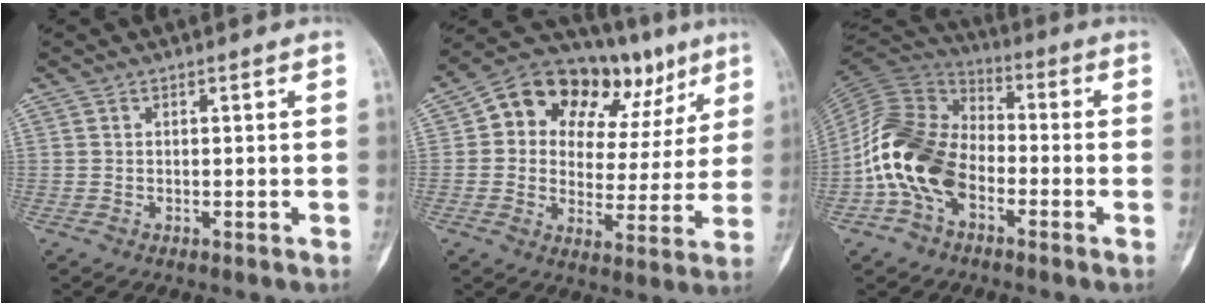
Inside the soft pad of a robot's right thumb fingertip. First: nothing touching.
{"total": 20.3, "force": [8.4, 13.1, 13.1], "torque": [-0.131, 0.019, 0.124]}
{"total": 15.6, "force": [-4.8, 10.1, 10.9], "torque": [-0.209, 0.045, -0.103]}